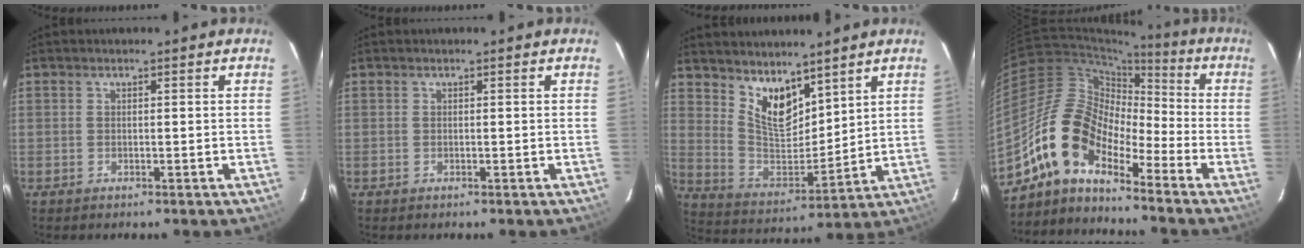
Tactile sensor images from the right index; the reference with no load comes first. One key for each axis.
{"total": 0.0}
{"total": 10.5, "fx": 7.4, "fy": 4.8, "fz": 5.7, "tx": -0.099, "ty": -0.009, "tz": 0.150}
{"total": 12.3, "fx": -8.7, "fy": 5.7, "fz": 6.6, "tx": -0.111, "ty": 0.019, "tz": -0.182}